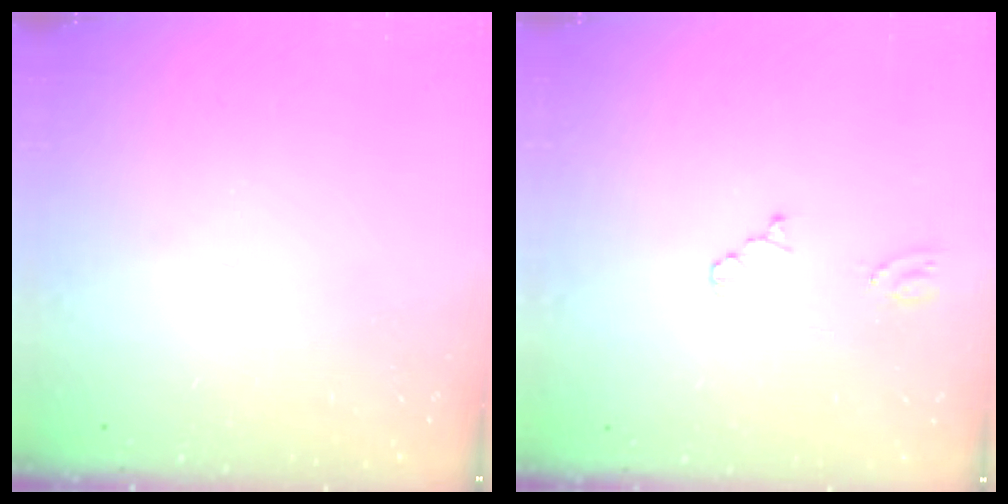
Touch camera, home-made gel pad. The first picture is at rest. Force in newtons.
{"total": 2.2, "press": 2.2, "slide": 0.4}